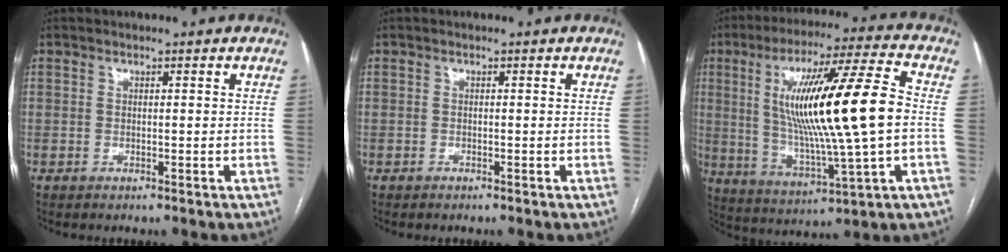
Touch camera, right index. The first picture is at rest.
{"total": 0.0}
{"total": 20.2, "force": [1.4, 0.8, 20.1], "torque": [-0.359, 0.004, 0.021]}